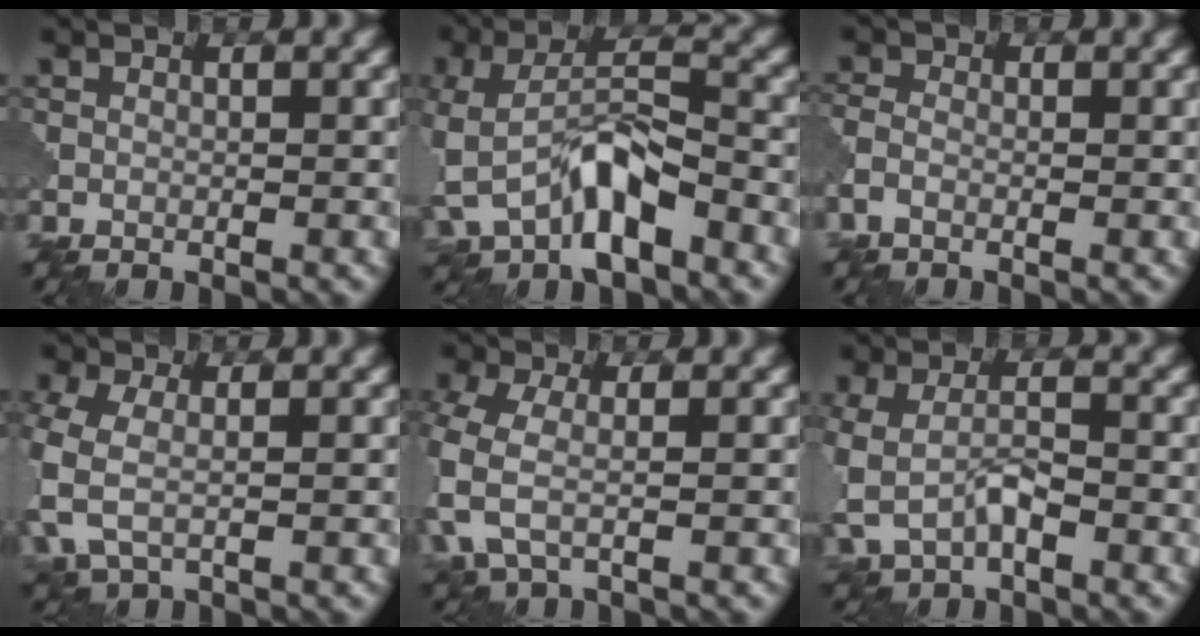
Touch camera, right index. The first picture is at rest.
{"total": 7.4, "force": [-3.3, 3.7, 5.5], "torque": [-0.108, 0.000, -0.067]}
{"total": 1.6, "force": [-1.0, 0.8, 1.0], "torque": [-0.026, -0.005, -0.024]}
{"total": 4.8, "force": [-1.0, 2.9, 3.8], "torque": [-0.110, -0.003, -0.027]}
{"total": 4.8, "force": [-1.4, 2.3, 3.9], "torque": [-0.111, -0.003, -0.037]}
{"total": 4.4, "force": [-1.3, 2.5, 3.3], "torque": [-0.088, -0.008, -0.026]}